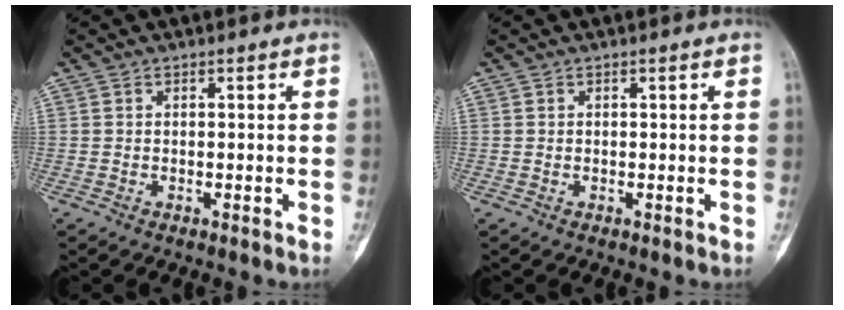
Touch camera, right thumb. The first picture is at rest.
{"total": 0.0}